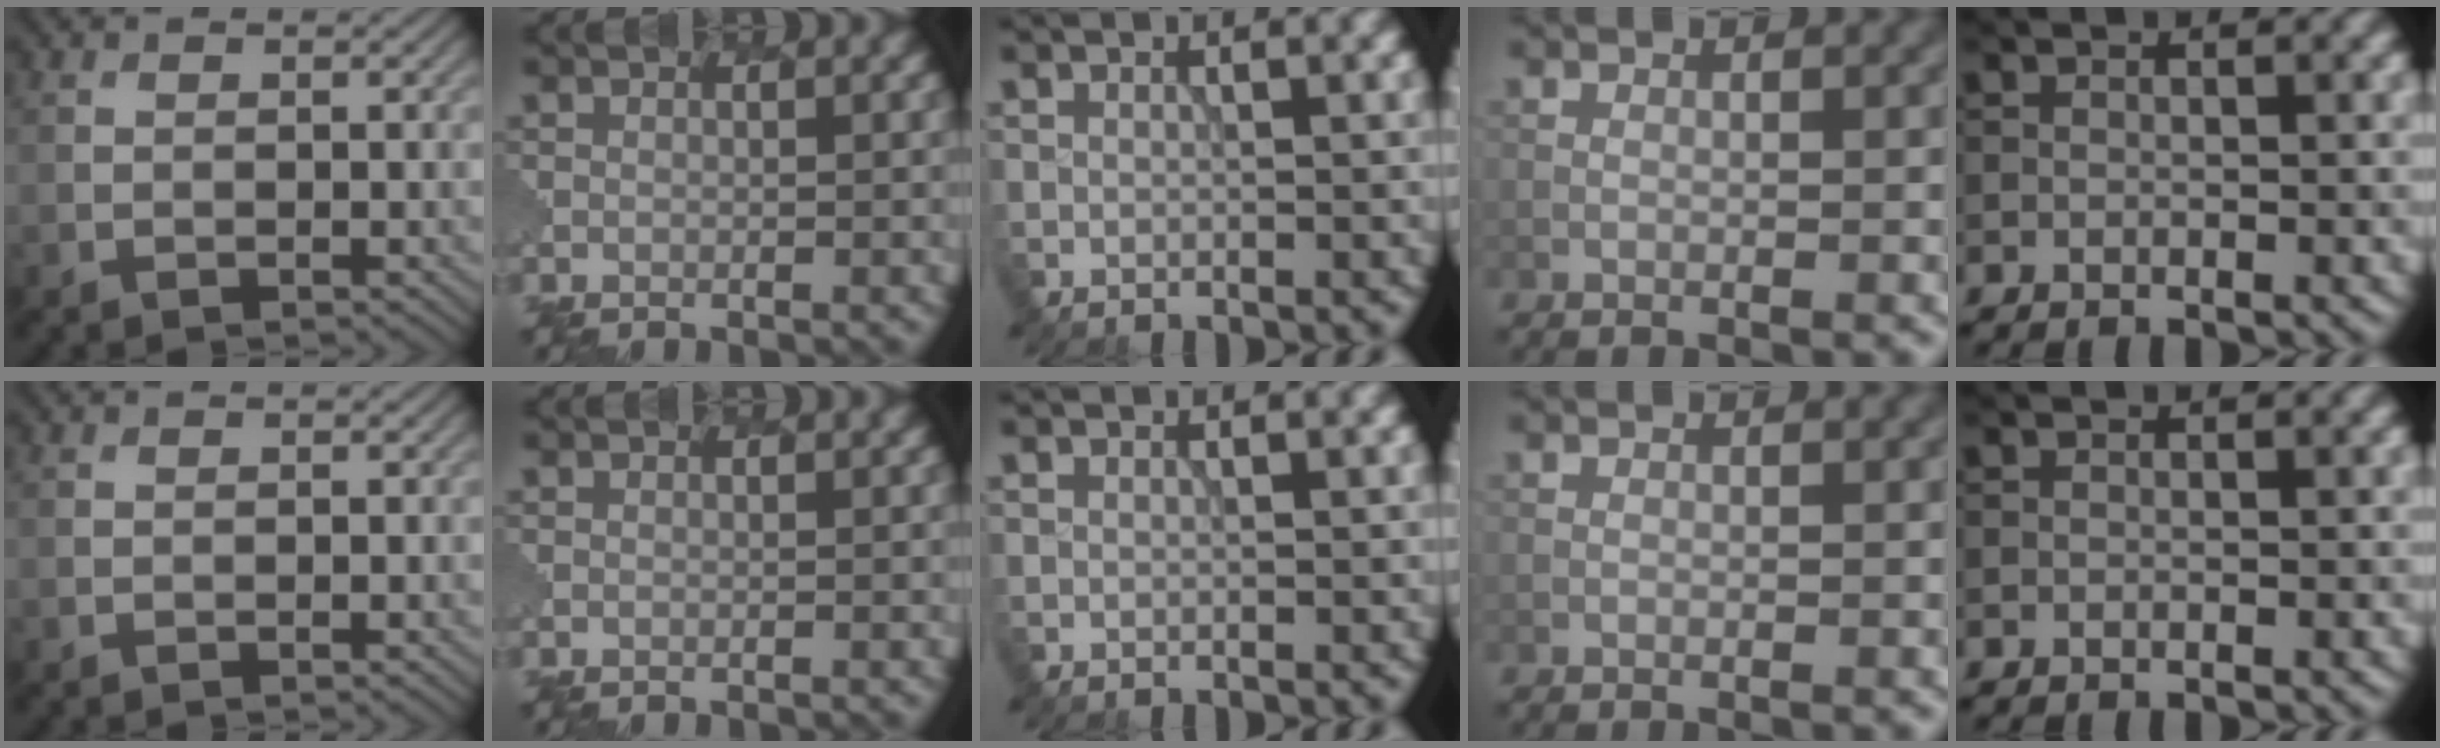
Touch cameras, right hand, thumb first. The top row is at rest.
{}